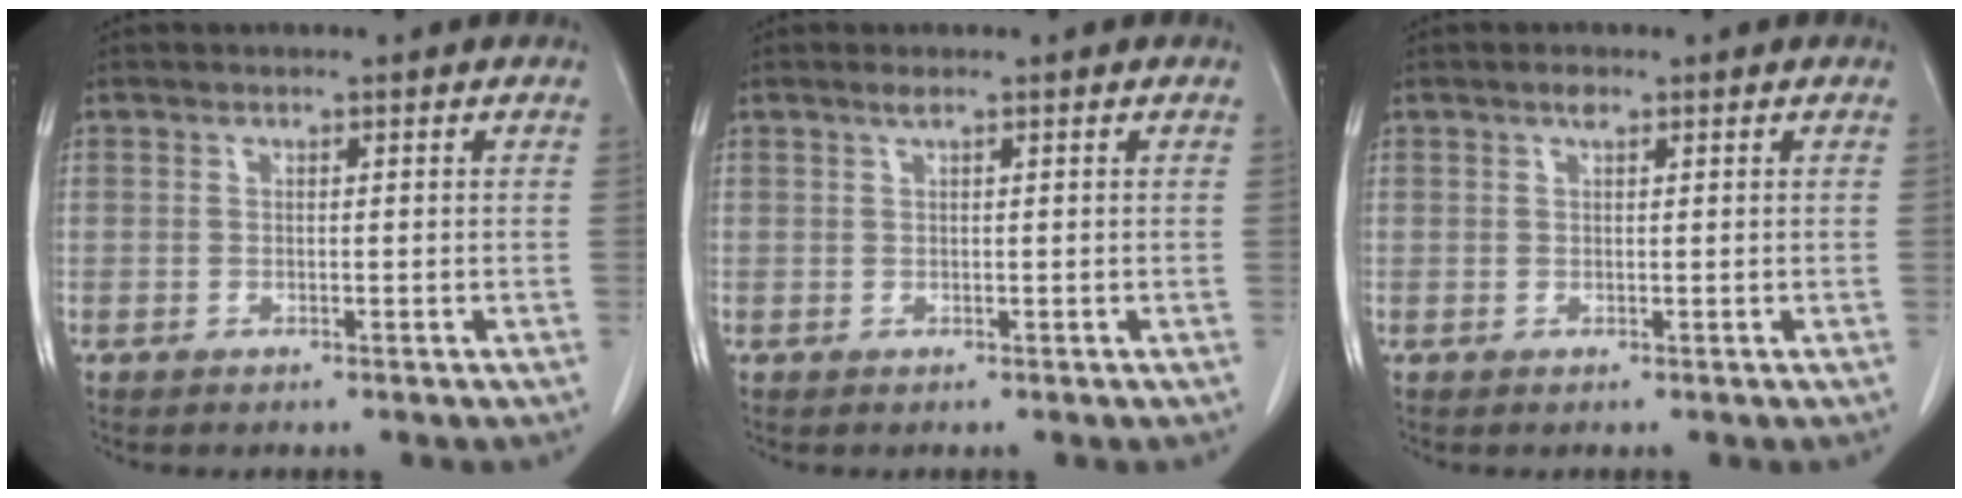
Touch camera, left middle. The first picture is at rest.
{"total": 0.8, "force": [0.5, -0.2, 0.5], "torque": [-0.018, 0.004, 0.014]}
{"total": 1.0, "force": [0.7, 0.2, 0.7], "torque": [-0.015, 0.001, 0.012]}